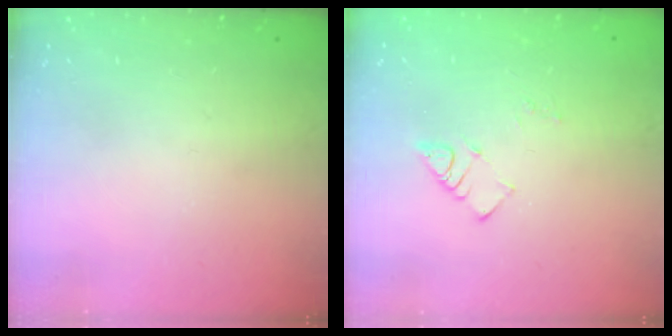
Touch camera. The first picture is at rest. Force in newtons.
{"total": 4.1, "press": 4.0, "slide": 0.7}